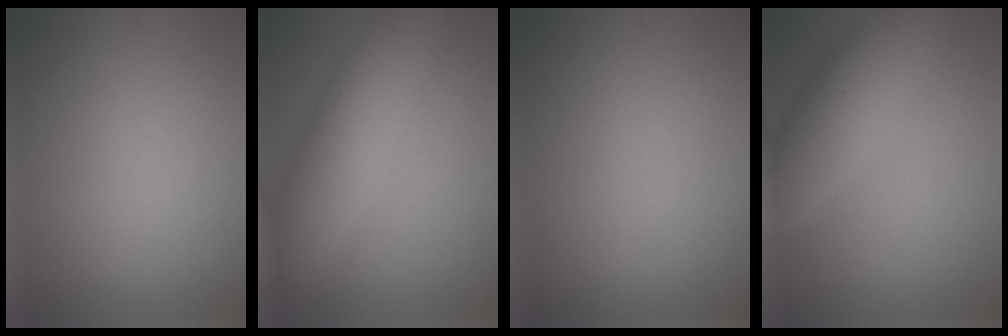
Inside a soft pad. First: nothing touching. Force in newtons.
{"total": 7.9, "press": 7.9, "slide": 0.1}
{"total": 0.0}
{"total": 7.0, "press": 7.0, "slide": 0.3}